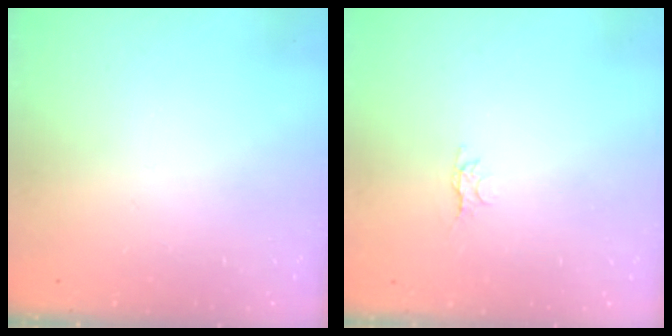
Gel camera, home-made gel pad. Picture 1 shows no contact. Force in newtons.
{"total": 3.1, "press": 3.0, "slide": 0.4}